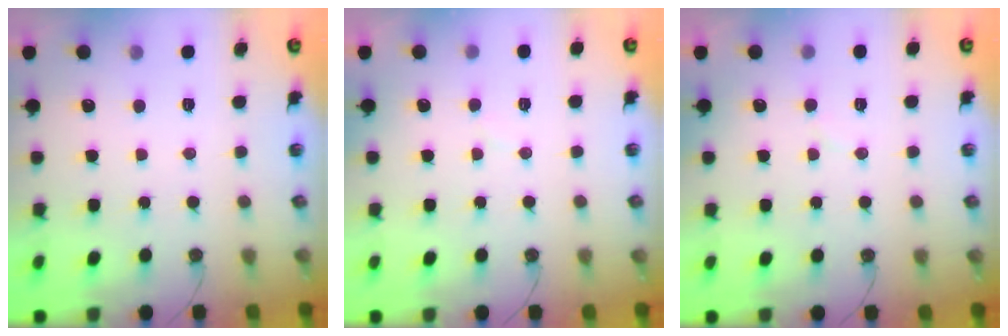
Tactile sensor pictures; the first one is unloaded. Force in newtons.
{"total": 4.1, "press": 4.1, "slide": 0.4}
{"total": 5.1, "press": 5.0, "slide": 0.4}